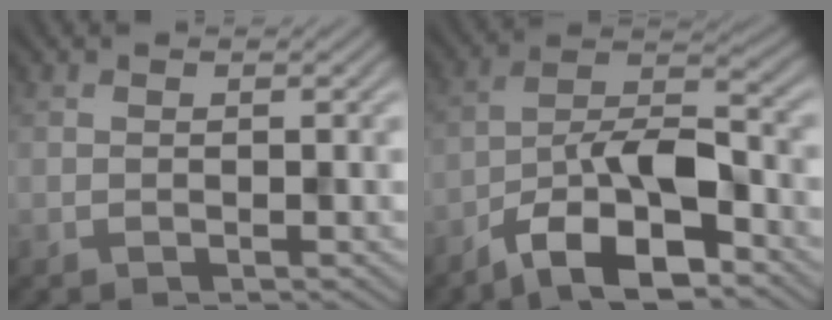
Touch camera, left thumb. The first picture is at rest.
{"total": 11.2, "force": [-6.8, 4.0, 8.0], "torque": [-0.136, 0.007, -0.135]}